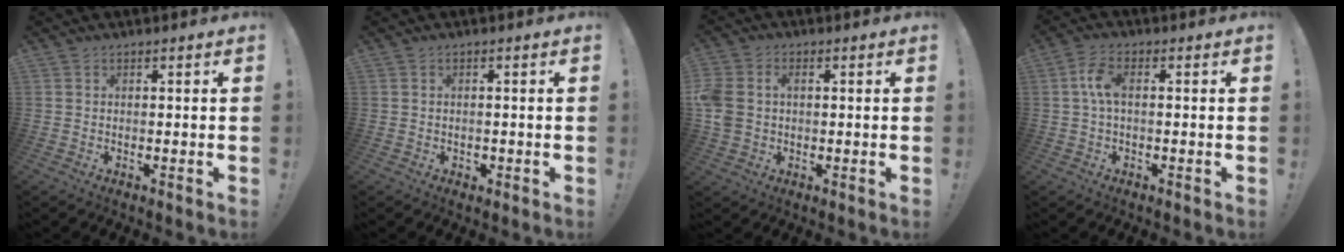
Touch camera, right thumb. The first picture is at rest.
{"total": 1.1, "force": [-0.2, 1.1, 0.2], "torque": [-0.002, 0.001, -0.004]}
{"total": 6.7, "force": [0.6, 5.3, 4.0], "torque": [-0.094, 0.000, 0.011]}
{"total": 6.0, "force": [0.3, 2.8, 5.3], "torque": [-0.108, 0.007, 0.005]}